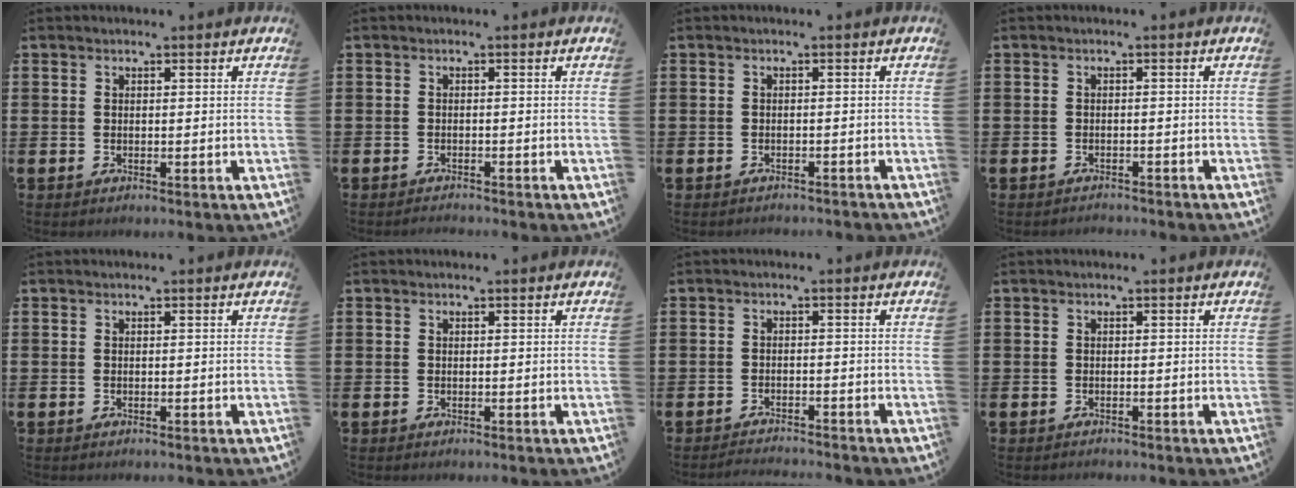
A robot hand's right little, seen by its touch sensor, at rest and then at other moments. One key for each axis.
{"total": 0.8, "fx": -0.8, "fy": 0.0, "fz": -0.1, "tx": -0.001, "ty": 0.000, "tz": -0.016}
{"total": 0.8, "fx": -0.8, "fy": 0.0, "fz": 0.0, "tx": -0.002, "ty": 0.000, "tz": -0.017}
{"total": 1.0, "fx": -1.0, "fy": 0.0, "fz": -0.1, "tx": -0.001, "ty": 0.002, "tz": -0.021}
{"total": 0.0}
{"total": 0.0}
{"total": 1.6, "fx": -1.6, "fy": -0.1, "fz": 0.0, "tx": -0.003, "ty": 0.004, "tz": -0.033}
{"total": 0.0}